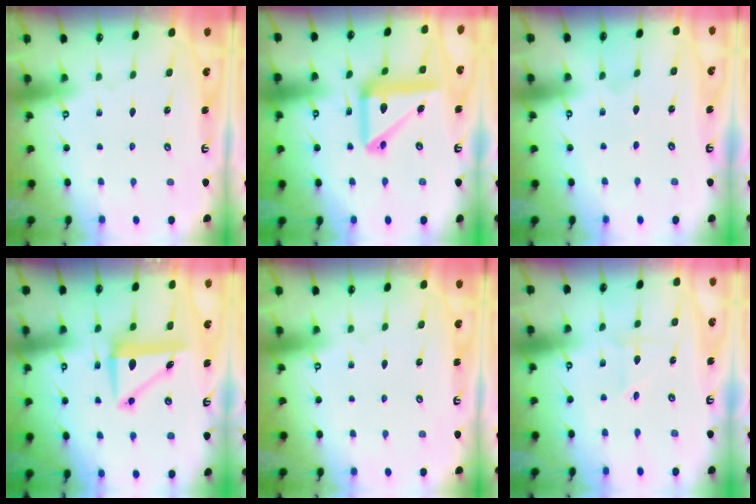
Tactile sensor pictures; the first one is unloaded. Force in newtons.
{"total": 15.8, "press": 15.7, "slide": 1.6}
{"total": 3.1, "press": 3.1, "slide": 0.4}
{"total": 7.5, "press": 7.3, "slide": 1.8}
{"total": 0.0}
{"total": 2.4, "press": 2.2, "slide": 1.0}